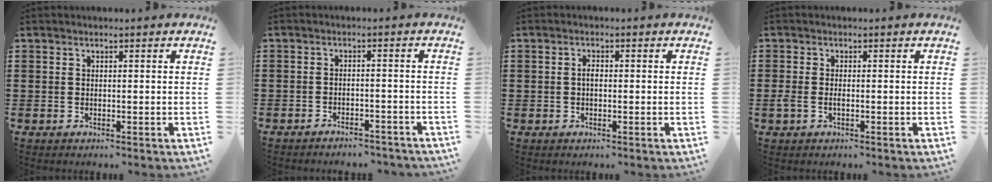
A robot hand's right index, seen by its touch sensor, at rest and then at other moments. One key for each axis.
{"total": 2.5, "fx": -2.4, "fy": 0.4, "fz": -0.2, "tx": -0.005, "ty": 0.003, "tz": -0.052}
{"total": 1.3, "fx": -0.1, "fy": 0.6, "fz": 1.2, "tx": -0.024, "ty": 0.000, "tz": -0.003}
{"total": 1.5, "fx": -0.5, "fy": 0.6, "fz": 1.3, "tx": -0.039, "ty": -0.008, "tz": -0.014}